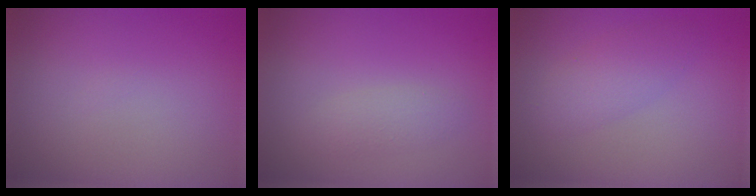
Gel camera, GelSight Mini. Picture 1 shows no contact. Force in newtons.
{"total": 1.5, "press": 1.5, "slide": 0.1}
{"total": 2.7, "press": 2.7, "slide": 0.0}